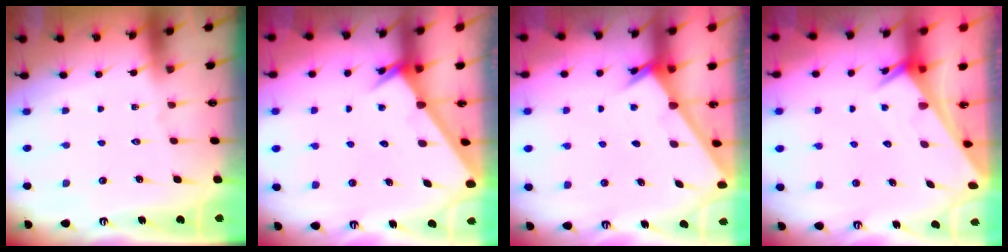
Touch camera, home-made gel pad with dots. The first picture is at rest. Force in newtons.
{"total": 2.5, "press": 2.5, "slide": 0.1}
{"total": 2.5, "press": 2.5, "slide": 0.2}
{"total": 2.5, "press": 2.5, "slide": 0.1}